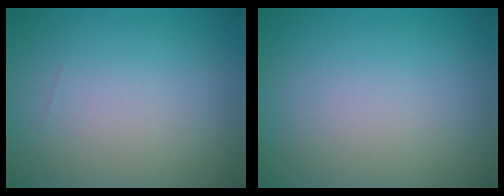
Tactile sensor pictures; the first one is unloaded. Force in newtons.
{"total": 0.0}